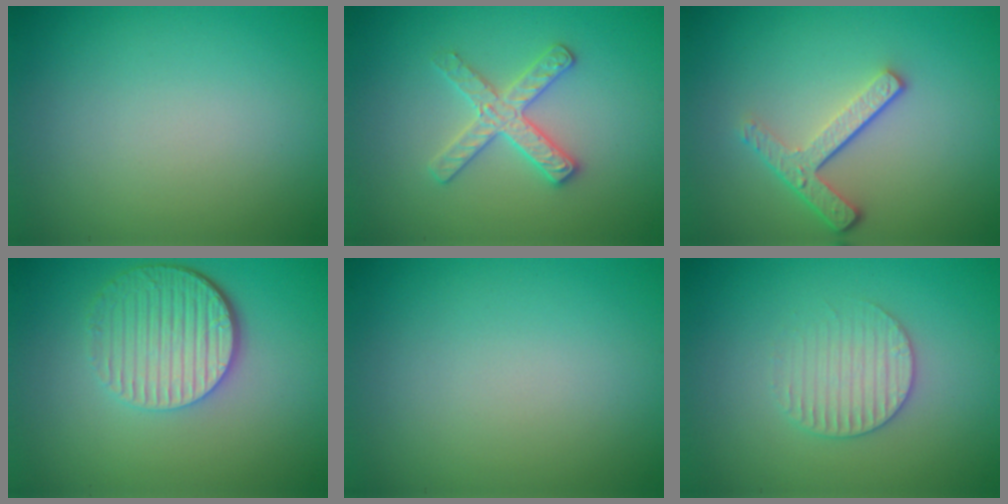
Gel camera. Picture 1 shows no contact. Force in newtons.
{"total": 2.8, "press": 2.8, "slide": 0.3}
{"total": 3.6, "press": 2.7, "slide": 2.5}
{"total": 5.4, "press": 4.0, "slide": 3.6}
{"total": 0.0}
{"total": 2.8, "press": 2.7, "slide": 0.6}